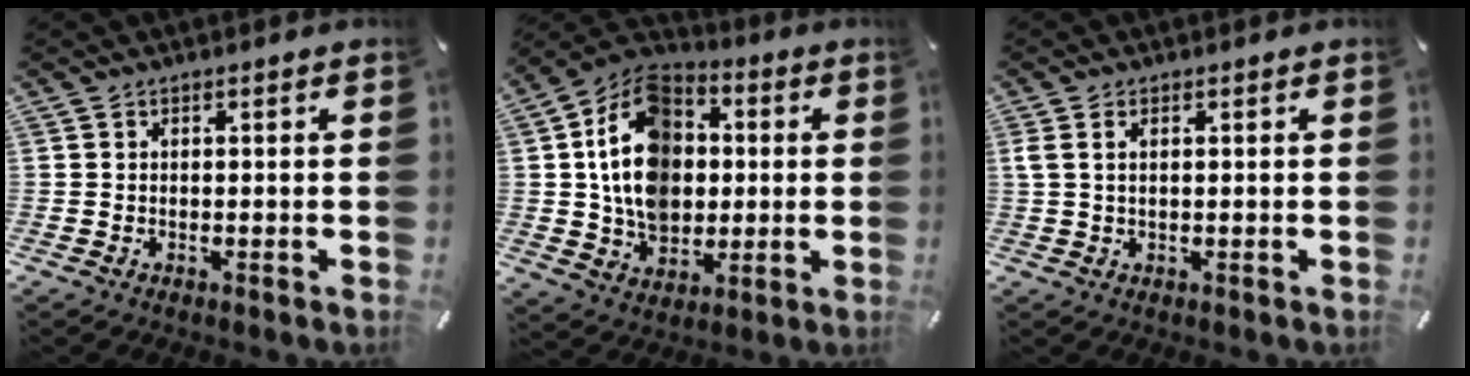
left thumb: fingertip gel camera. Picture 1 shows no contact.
{"total": 16.3, "force": [1.0, 13.3, 9.4], "torque": [-0.187, 0.007, 0.019]}
{"total": 1.9, "force": [0.6, 0.8, 1.6], "torque": [-0.042, 0.001, 0.006]}